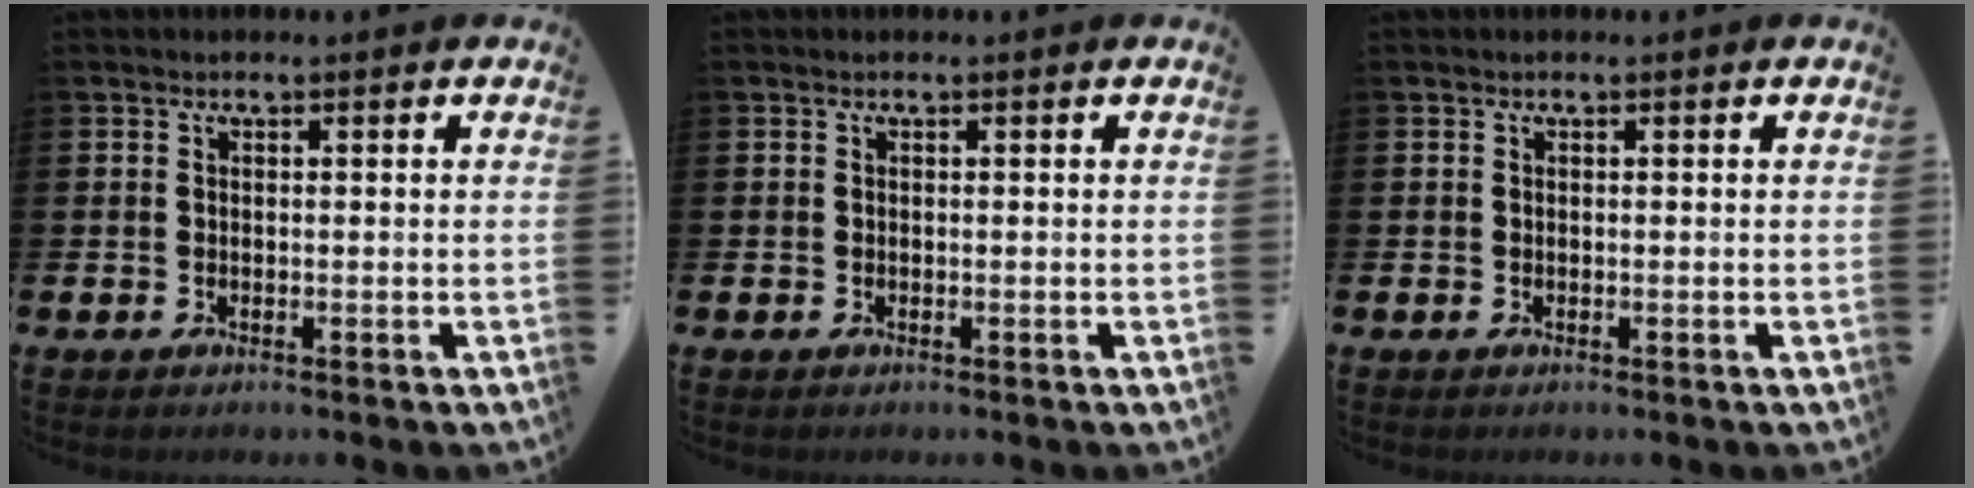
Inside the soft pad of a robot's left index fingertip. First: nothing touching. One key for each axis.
{"total": 0.0}
{"total": 0.0}